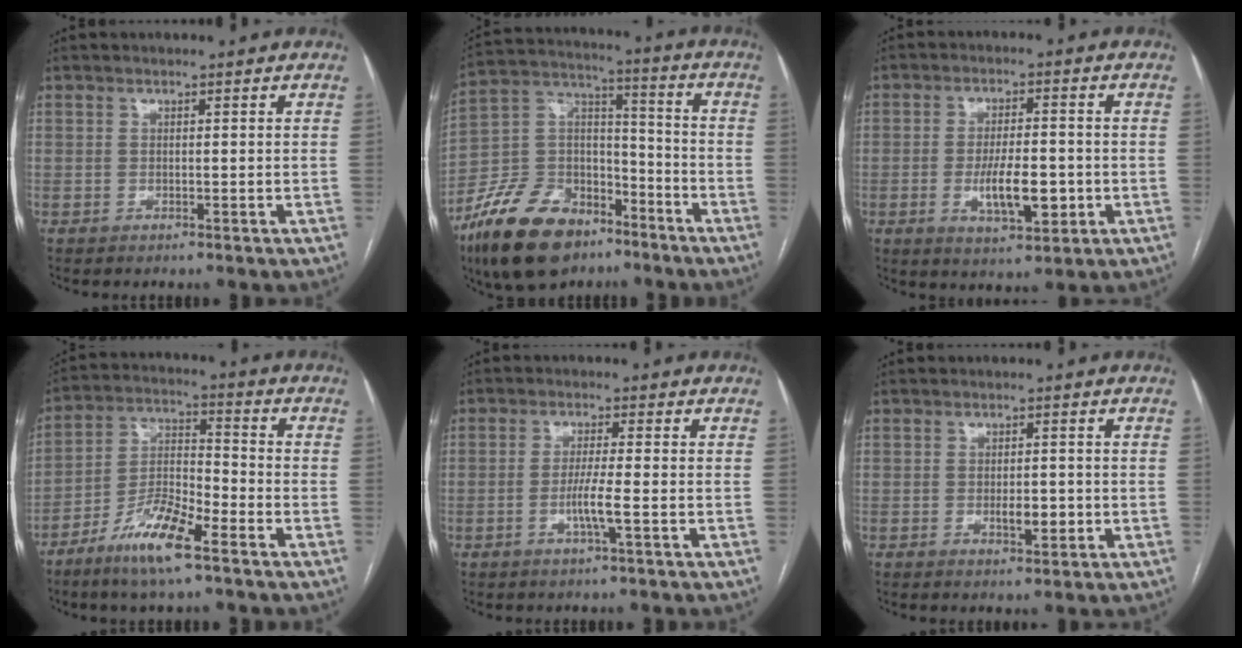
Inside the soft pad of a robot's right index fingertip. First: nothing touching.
{"total": 18.9, "force": [-12.9, 9.9, 9.7], "torque": [-0.201, 0.028, -0.228]}
{"total": 8.3, "force": [-1.9, 2.7, 7.6], "torque": [-0.135, -0.005, -0.025]}
{"total": 11.0, "force": [-7.0, 2.1, 8.3], "torque": [-0.165, -0.010, -0.136]}
{"total": 4.3, "force": [-1.3, -0.3, 4.0], "torque": [-0.075, -0.006, -0.026]}
{"total": 3.2, "force": [-0.7, 1.3, 2.8], "torque": [-0.044, 0.001, -0.007]}